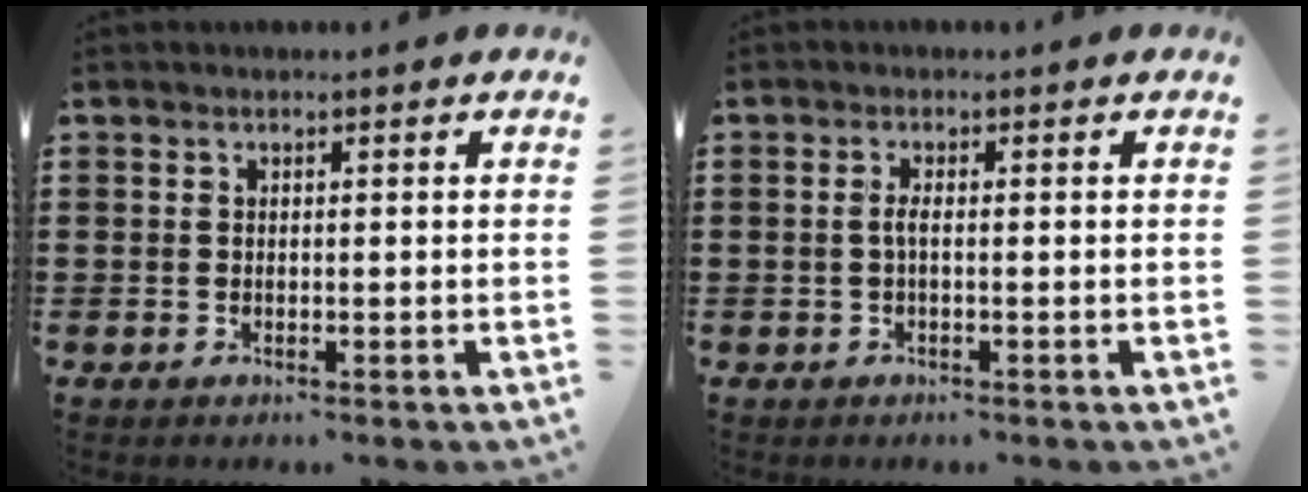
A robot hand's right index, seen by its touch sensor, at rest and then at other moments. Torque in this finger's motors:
{"motor_torque": [0.36, -0.17, 0.14, 0.06]}